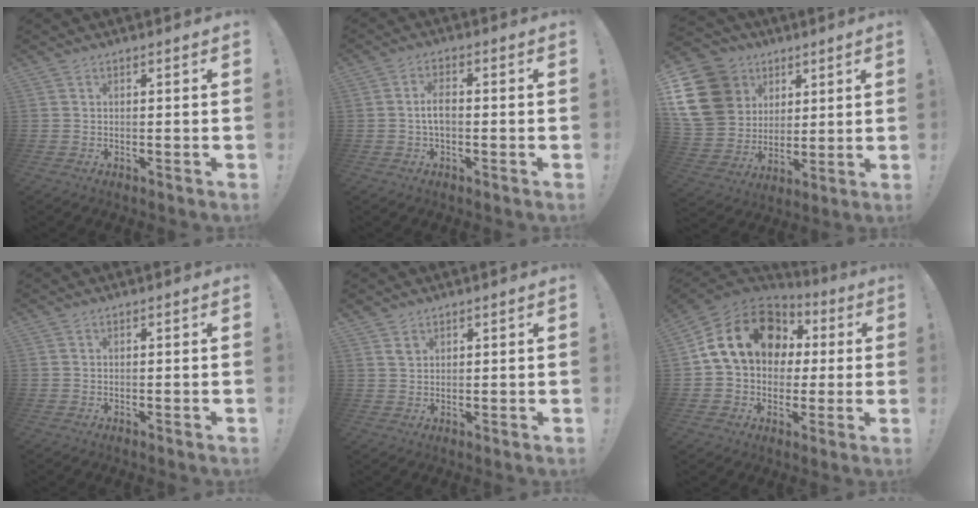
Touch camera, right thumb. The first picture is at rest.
{"total": 4.9, "force": [-0.6, 2.4, 4.2], "torque": [-0.073, 0.007, -0.013]}
{"total": 20.2, "force": [6.5, 16.8, 9.3], "torque": [-0.163, -0.025, 0.153]}
{"total": 0.0}
{"total": 2.6, "force": [1.8, 1.8, 0.5], "torque": [-0.004, -0.011, 0.034]}
{"total": 19.7, "force": [5.9, 14.3, 12.2], "torque": [-0.196, -0.010, 0.111]}